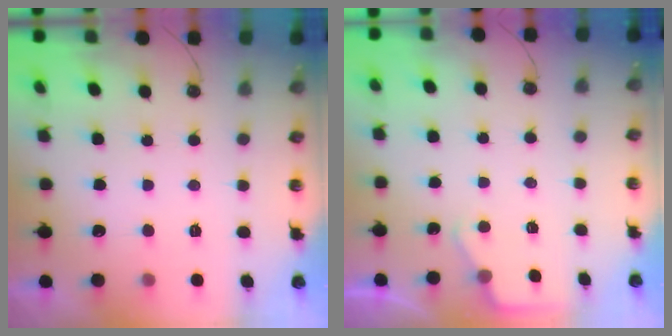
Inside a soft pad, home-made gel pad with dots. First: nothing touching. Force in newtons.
{"total": 2.6, "press": 2.6, "slide": 0.4}